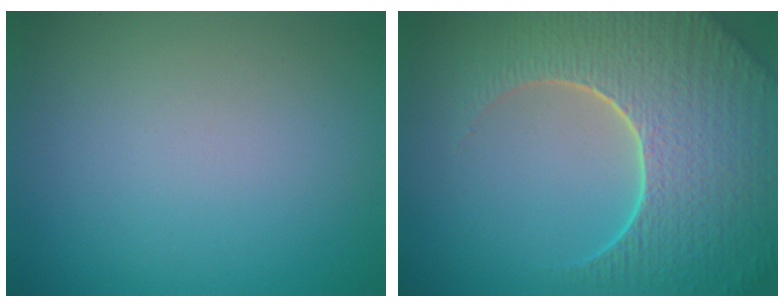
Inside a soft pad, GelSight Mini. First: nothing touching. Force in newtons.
{"total": 9.1, "press": 6.5, "slide": 6.3}